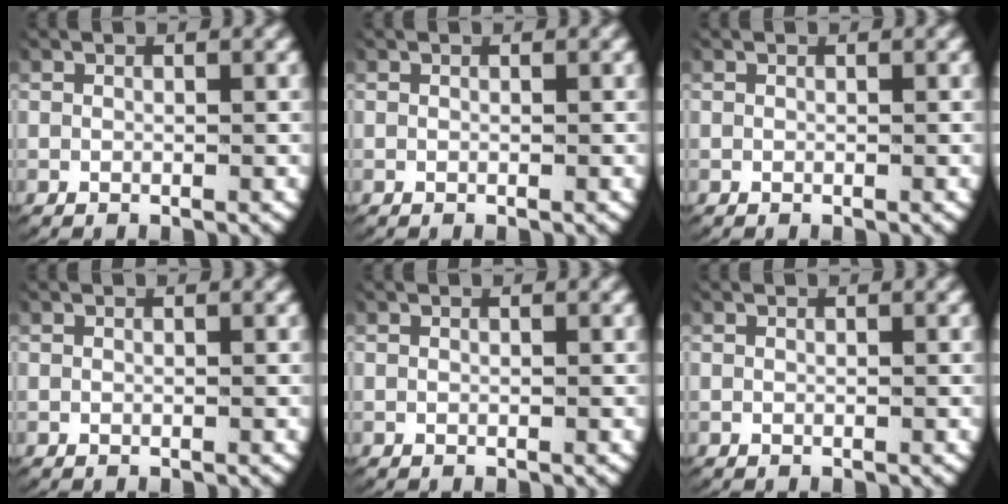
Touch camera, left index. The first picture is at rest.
{"total": 0.0}
{"total": 0.0}
{"total": 0.0}
{"total": 0.0}
{"total": 0.0}